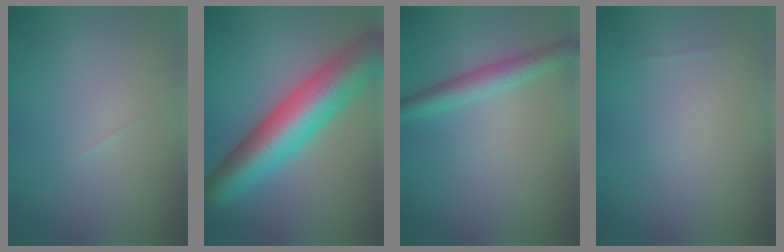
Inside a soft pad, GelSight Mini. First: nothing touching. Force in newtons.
{"total": 10.0, "press": 10.0, "slide": 0.4}
{"total": 2.8, "press": 2.8, "slide": 0.0}
{"total": 0.0}